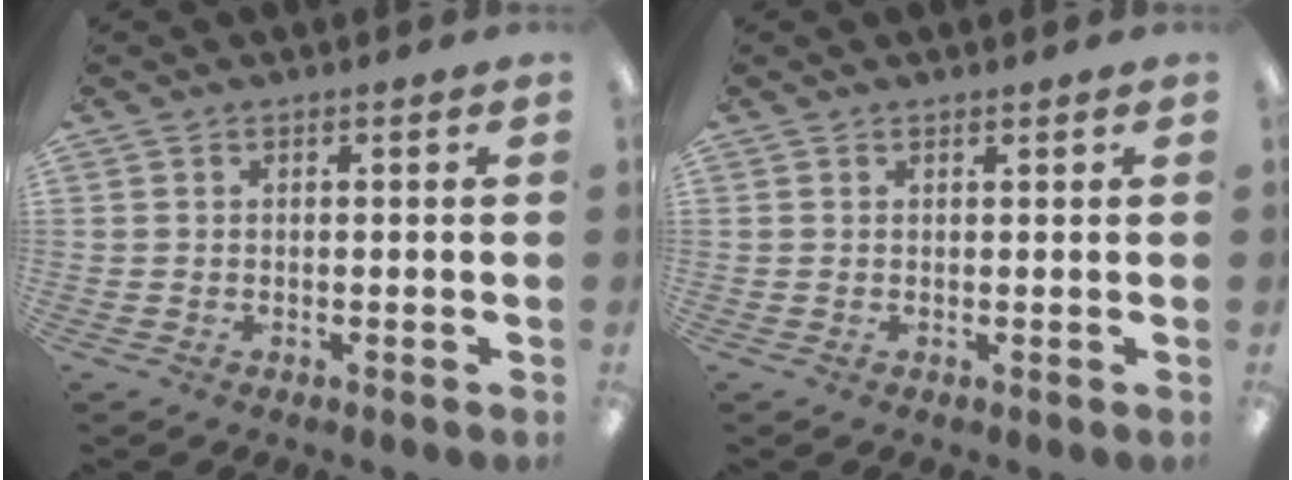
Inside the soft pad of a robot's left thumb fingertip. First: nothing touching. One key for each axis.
{"total": 0.7, "fx": 0.6, "fy": 0.1, "fz": 0.2, "tx": -0.005, "ty": 0.001, "tz": 0.012}